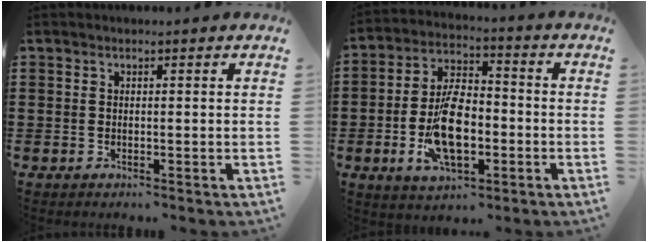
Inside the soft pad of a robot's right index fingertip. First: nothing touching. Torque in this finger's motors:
{"motor_torque": [2.14, 0.00, 1.05, 0.21]}